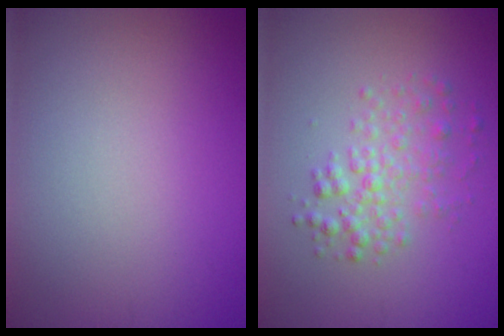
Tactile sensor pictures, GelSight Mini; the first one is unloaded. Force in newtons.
{"total": 2.7, "press": 2.7, "slide": 0.0}